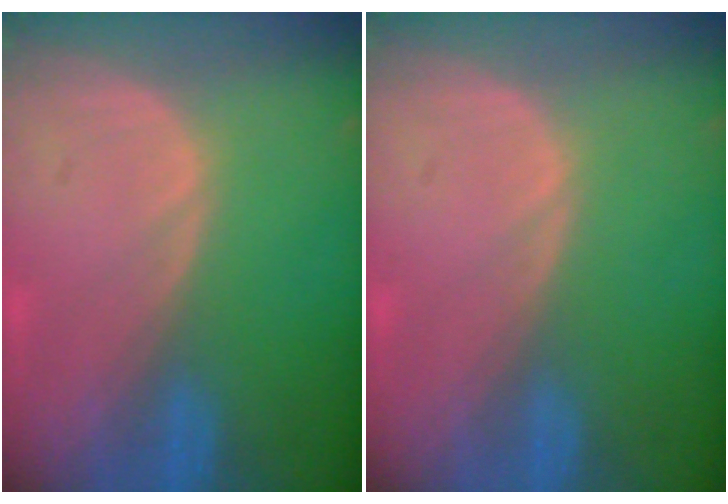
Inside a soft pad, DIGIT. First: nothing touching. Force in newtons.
{"total": 0.0}